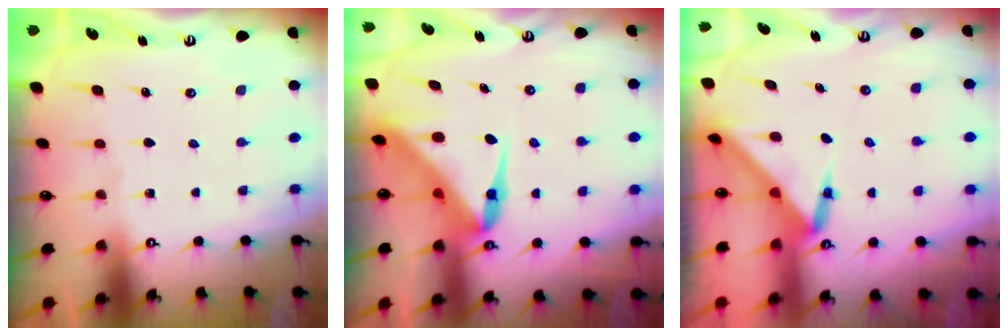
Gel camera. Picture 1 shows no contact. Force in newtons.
{"total": 7.7, "press": 7.7, "slide": 0.5}
{"total": 3.2, "press": 3.2, "slide": 0.0}